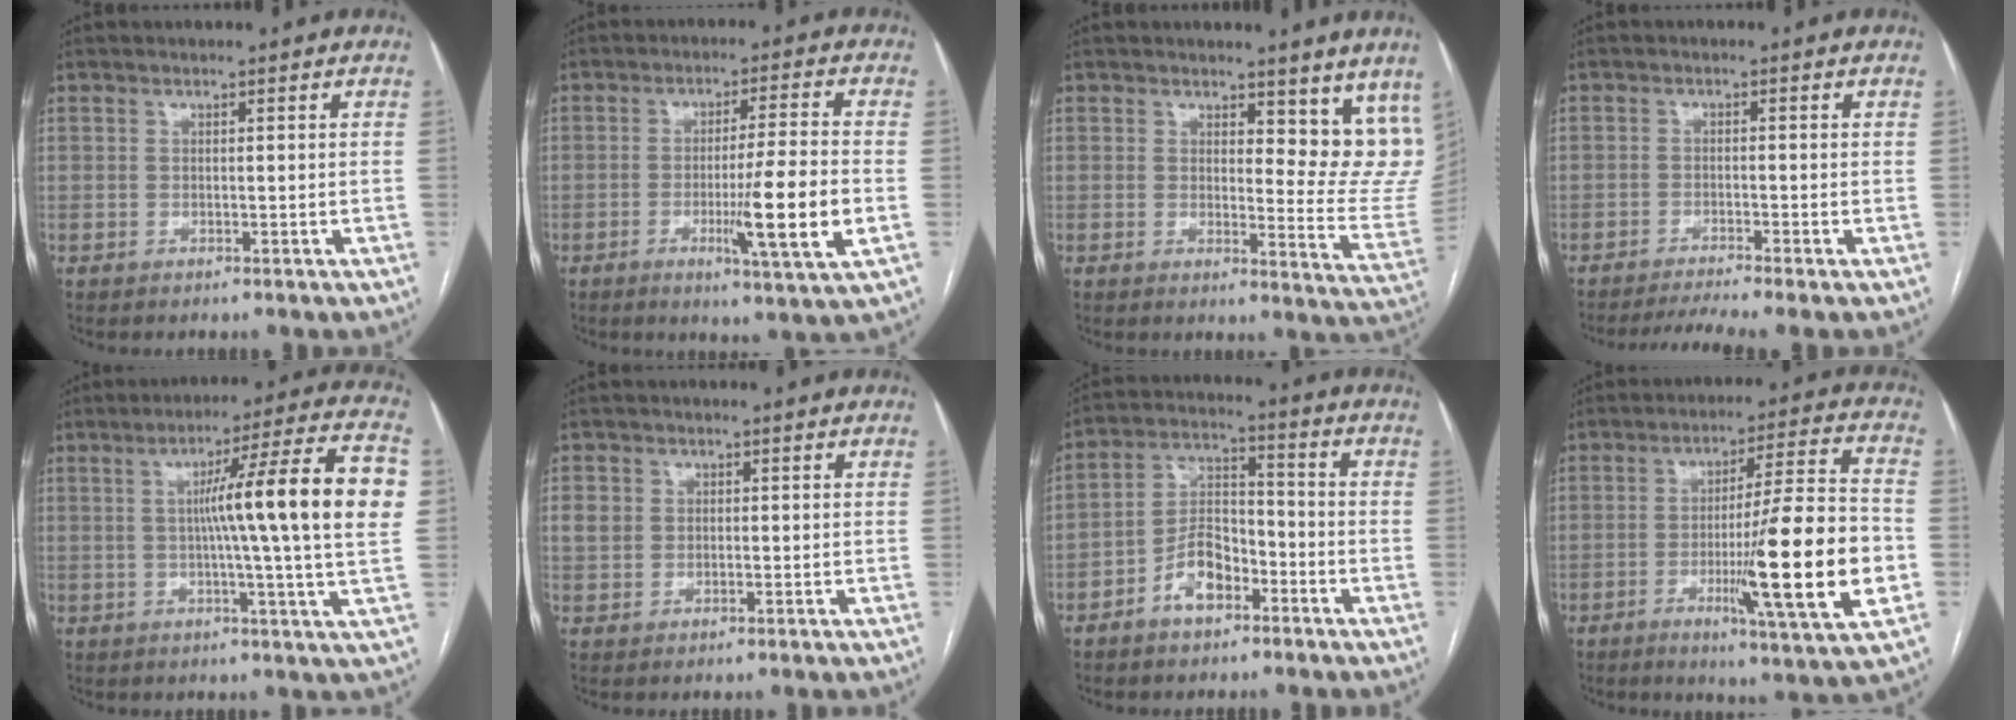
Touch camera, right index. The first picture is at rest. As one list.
[{"total": 11.1, "force": [-2.8, -0.7, 10.7], "torque": [-0.172, -0.020, -0.049]}, {"total": 11.2, "force": [8.7, 4.1, 5.8], "torque": [-0.043, -0.035, 0.086]}, {"total": 4.8, "force": [-4.1, -1.4, 2.1], "torque": [-0.037, -0.013, -0.071]}, {"total": 18.3, "force": [2.1, -1.3, 18.2], "torque": [-0.255, 0.012, 0.016]}, {"total": 3.0, "force": [0.5, 2.7, 1.2], "torque": [-0.024, 0.013, 0.011]}, {"total": 8.1, "force": [-4.3, 4.4, 5.3], "torque": [-0.106, 0.024, -0.080]}, {"total": 18.4, "force": [-4.4, -0.1, 17.9], "torque": [-0.274, -0.015, -0.069]}]